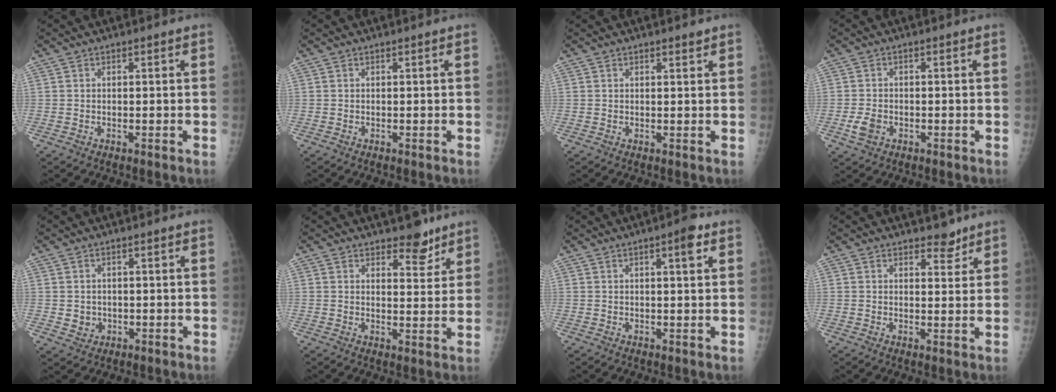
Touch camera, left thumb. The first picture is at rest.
{"total": 0.0}
{"total": 0.9, "force": [0.8, 0.2, 0.3], "torque": [-0.003, -0.007, 0.012]}
{"total": 3.1, "force": [-1.3, 2.2, 1.6], "torque": [-0.033, 0.001, -0.021]}
{"total": 2.4, "force": [-0.3, 2.3, 0.6], "torque": [-0.002, 0.000, 0.004]}
{"total": 5.2, "force": [4.1, 2.4, 2.0], "torque": [-0.001, -0.030, 0.059]}
{"total": 3.7, "force": [1.8, 0.9, 3.2], "torque": [-0.042, -0.004, 0.021]}
{"total": 3.3, "force": [2.7, 1.6, 0.9], "torque": [0.008, -0.020, 0.038]}